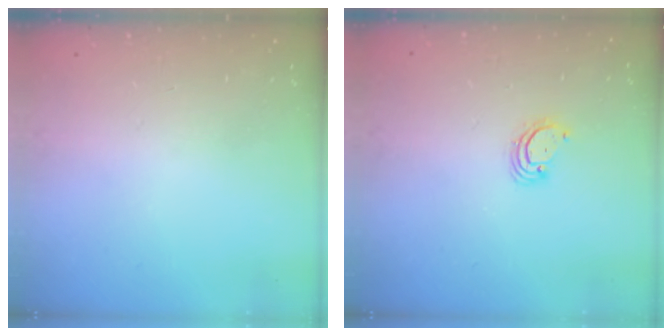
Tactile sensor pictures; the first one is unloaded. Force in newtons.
{"total": 3.4, "press": 3.4, "slide": 0.1}